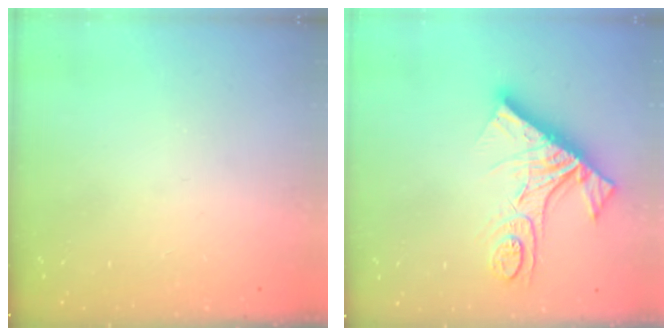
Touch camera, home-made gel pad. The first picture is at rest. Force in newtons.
{"total": 17.9, "press": 17.8, "slide": 2.0}